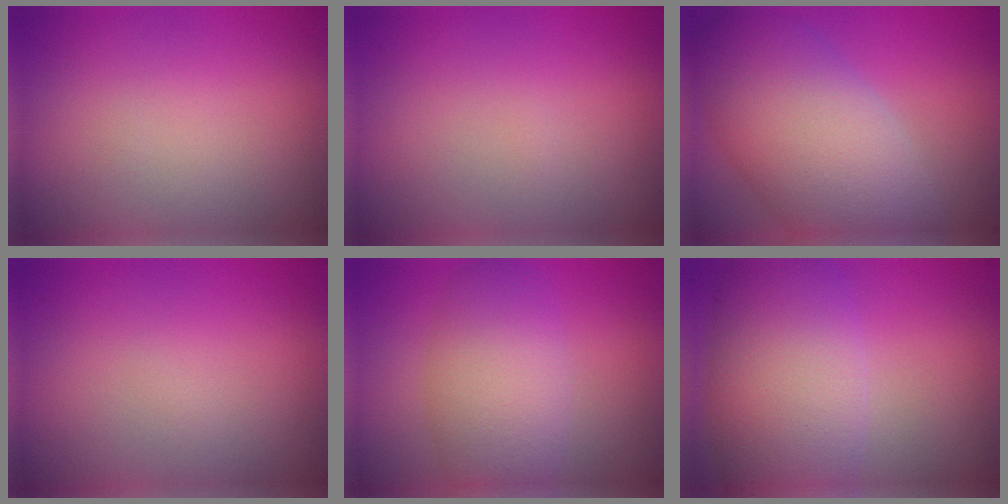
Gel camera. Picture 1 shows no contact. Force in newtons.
{"total": 0.0}
{"total": 11.1, "press": 11.1, "slide": 0.7}
{"total": 0.0}
{"total": 6.2, "press": 6.2, "slide": 0.4}
{"total": 9.9, "press": 9.9, "slide": 0.1}